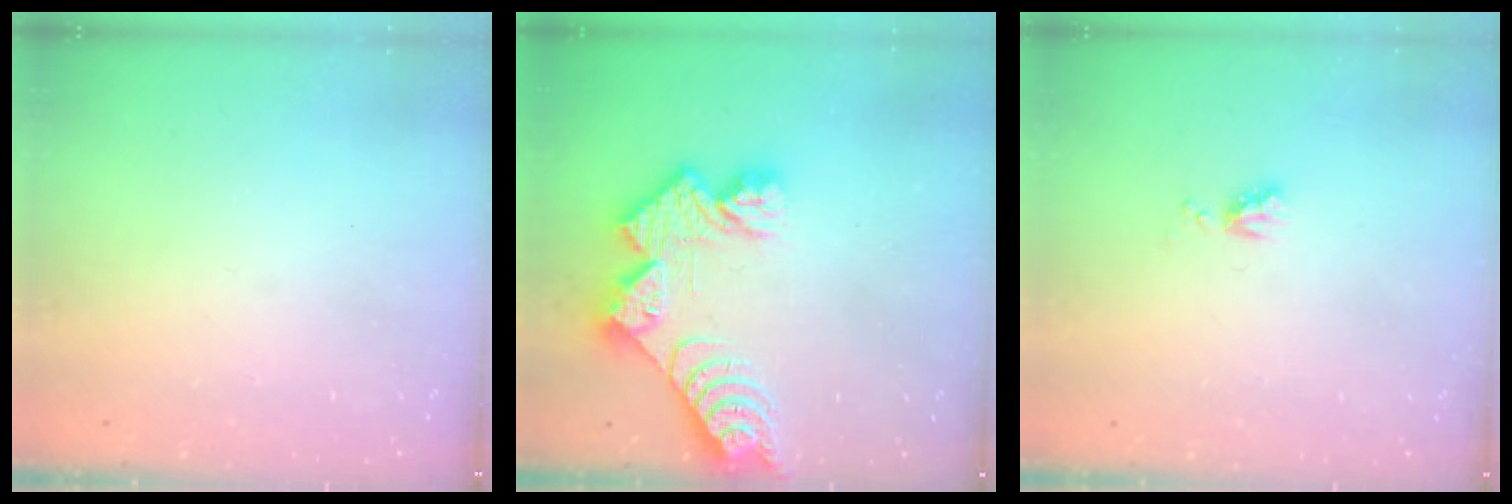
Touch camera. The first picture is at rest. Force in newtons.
{"total": 11.5, "press": 11.4, "slide": 1.0}
{"total": 4.3, "press": 4.2, "slide": 0.7}